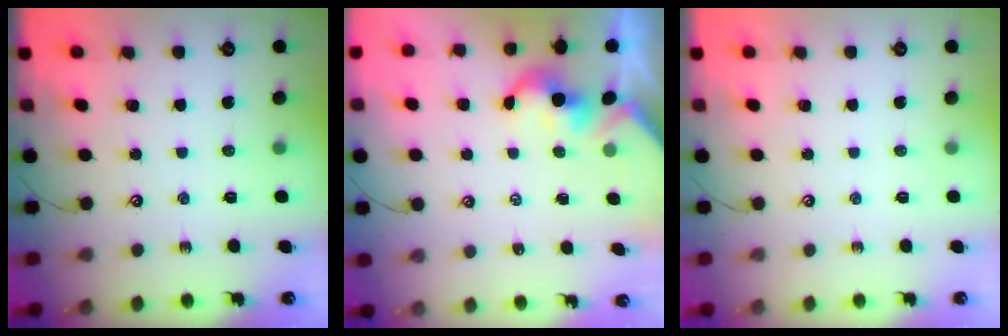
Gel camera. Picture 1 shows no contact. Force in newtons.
{"total": 2.1, "press": 2.1, "slide": 0.2}
{"total": 0.0}